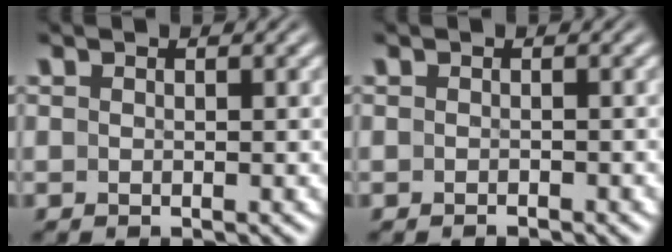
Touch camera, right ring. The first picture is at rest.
{"total": 0.7, "force": [-0.7, -0.2, 0.0], "torque": [0.000, -0.003, -0.010]}